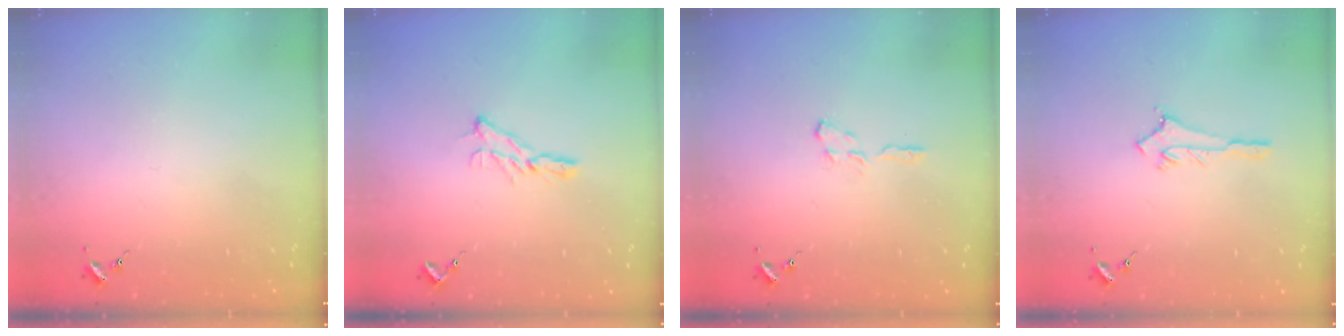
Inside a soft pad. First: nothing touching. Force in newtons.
{"total": 6.9, "press": 6.9, "slide": 0.3}
{"total": 4.5, "press": 4.5, "slide": 0.5}
{"total": 2.9, "press": 2.8, "slide": 0.4}